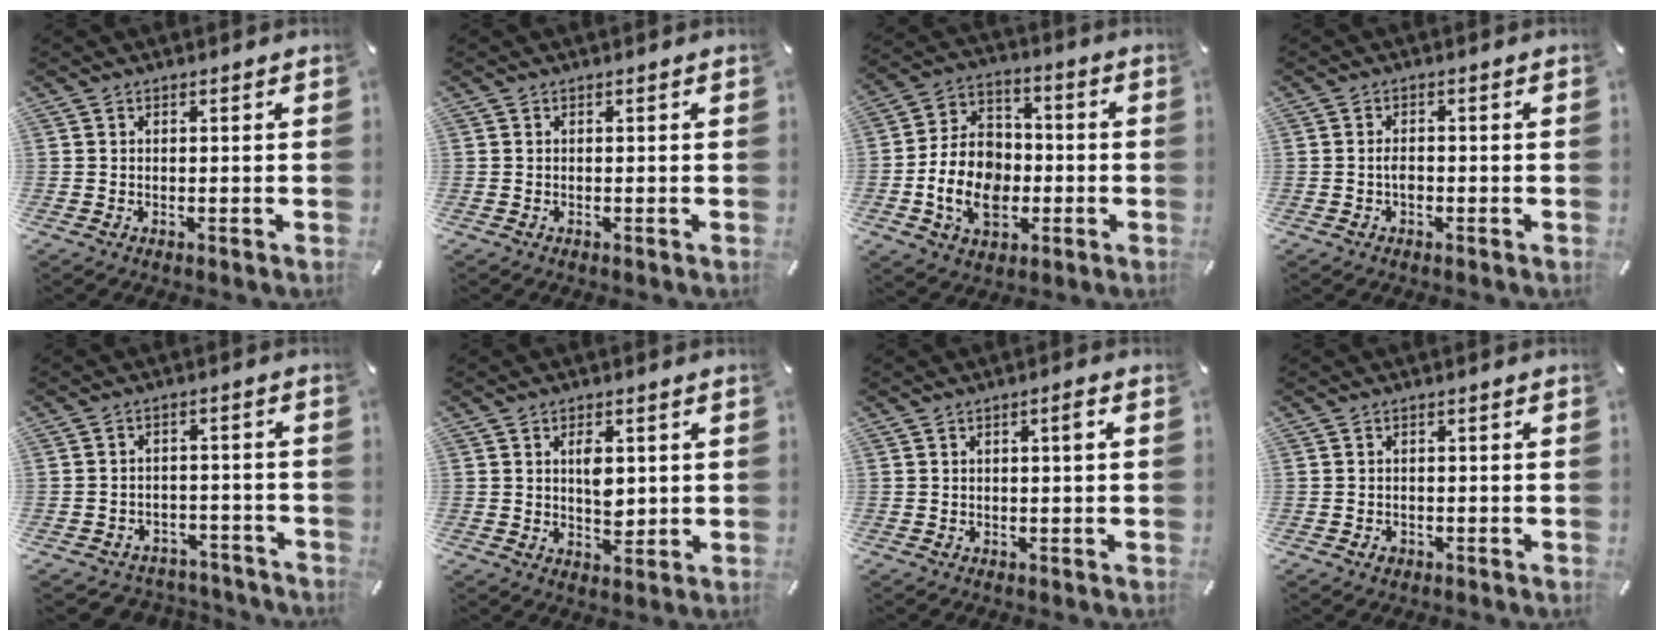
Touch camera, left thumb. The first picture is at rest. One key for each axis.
{"total": 0.0}
{"total": 14.1, "fx": -3.1, "fy": 10.9, "fz": 8.5, "tx": -0.185, "ty": 0.021, "tz": -0.051}
{"total": 2.1, "fx": -0.6, "fy": 1.2, "fz": 1.6, "tx": -0.030, "ty": 0.004, "tz": -0.012}
{"total": 3.9, "fx": -2.4, "fy": 3.0, "fz": 0.9, "tx": -0.015, "ty": 0.013, "tz": -0.044}
{"total": 5.6, "fx": 1.0, "fy": 3.5, "fz": 4.2, "tx": -0.054, "ty": -0.006, "tz": 0.011}
{"total": 2.2, "fx": 0.3, "fy": 0.3, "fz": 2.2, "tx": -0.042, "ty": 0.004, "tz": 0.003}
{"total": 1.5, "fx": -0.7, "fy": 1.2, "fz": 0.7, "tx": -0.014, "ty": 0.005, "tz": -0.015}